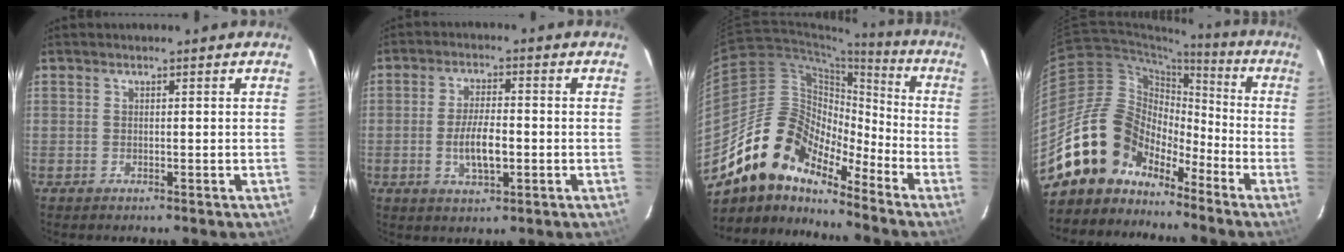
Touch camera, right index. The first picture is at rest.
{"total": 7.1, "force": [-1.6, 2.5, 6.4], "torque": [-0.128, -0.001, -0.026]}
{"total": 16.0, "force": [-12.5, 6.9, 7.2], "torque": [-0.130, 0.010, -0.242]}
{"total": 14.6, "force": [-10.9, 9.0, 3.6], "torque": [-0.080, 0.038, -0.202]}